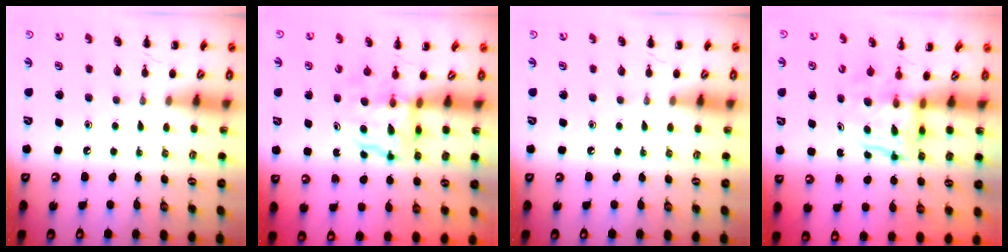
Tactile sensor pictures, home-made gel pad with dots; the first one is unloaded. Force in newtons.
{"total": 4.0, "press": 4.0, "slide": 0.4}
{"total": 0.0}
{"total": 3.8, "press": 3.8, "slide": 0.4}